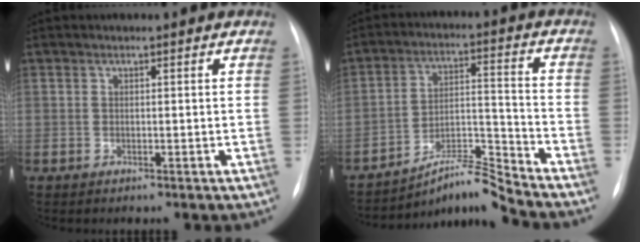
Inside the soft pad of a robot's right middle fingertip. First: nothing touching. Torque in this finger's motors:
{"motor_torque": [-0.39, -0.46, -0.06, 0.01]}